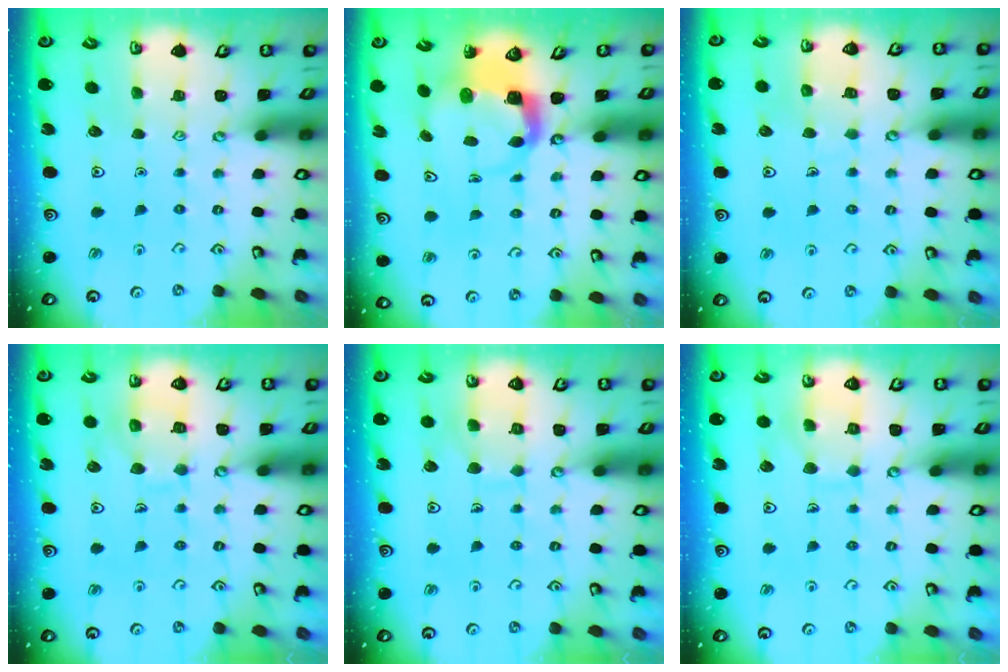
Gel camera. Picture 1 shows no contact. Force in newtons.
{"total": 5.6, "press": 5.5, "slide": 1.0}
{"total": 6.9, "press": 6.9, "slide": 0.6}
{"total": 9.9, "press": 9.8, "slide": 1.0}
{"total": 8.1, "press": 8.1, "slide": 0.7}
{"total": 9.0, "press": 8.9, "slide": 0.8}